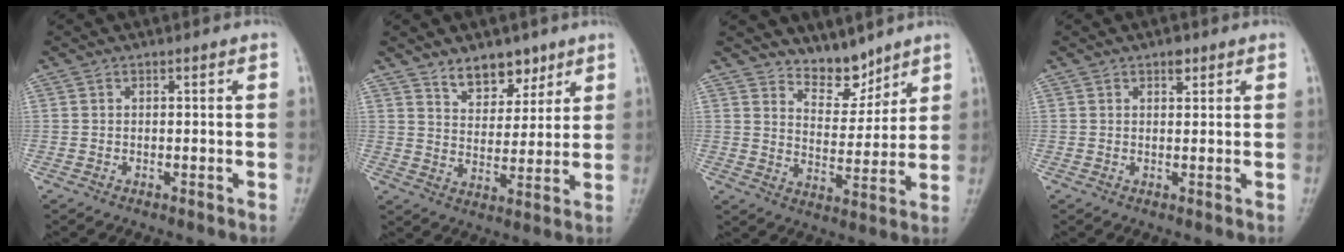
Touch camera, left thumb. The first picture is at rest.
{"total": 8.0, "force": [5.6, 4.6, 3.4], "torque": [-0.015, -0.038, 0.097]}
{"total": 6.9, "force": [6.0, 3.1, 1.7], "torque": [0.001, -0.055, 0.111]}
{"total": 1.6, "force": [1.0, 0.9, 0.9], "torque": [-0.003, -0.003, 0.013]}